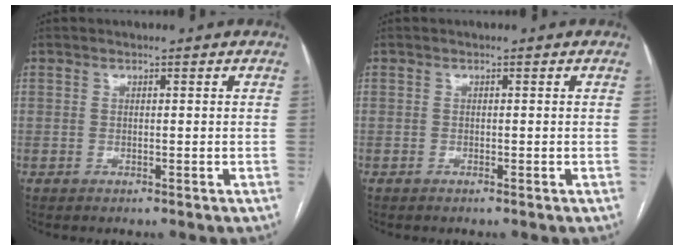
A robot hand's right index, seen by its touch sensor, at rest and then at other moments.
{"total": 0.0}